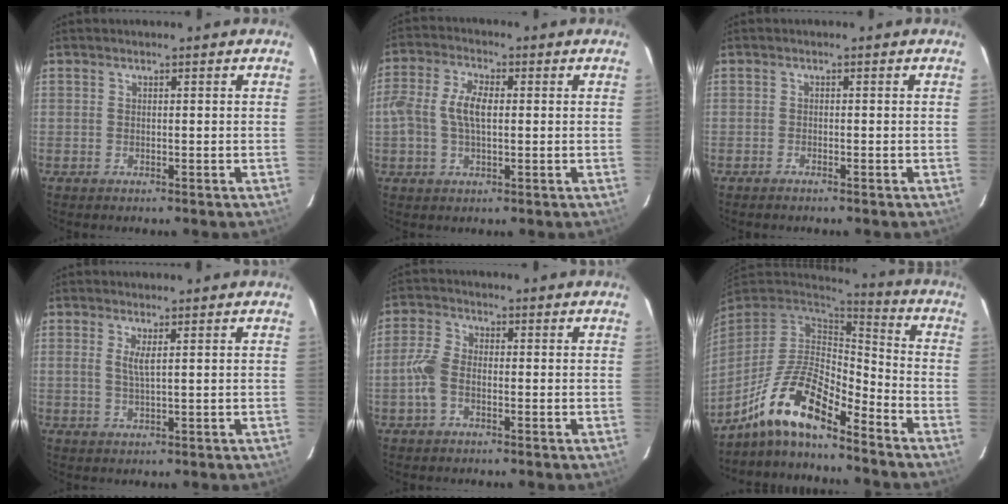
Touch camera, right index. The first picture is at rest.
{"total": 7.0, "force": [0.1, 3.4, 6.1], "torque": [-0.123, 0.011, 0.000]}
{"total": 0.9, "force": [-0.9, 0.1, 0.2], "torque": [-0.006, -0.001, -0.019]}
{"total": 2.4, "force": [0.8, 0.1, 2.3], "torque": [-0.045, -0.002, 0.012]}
{"total": 4.9, "force": [-1.7, 2.7, 3.7], "torque": [-0.090, 0.009, -0.035]}
{"total": 15.8, "force": [-11.2, 3.8, 10.3], "torque": [-0.207, -0.009, -0.218]}